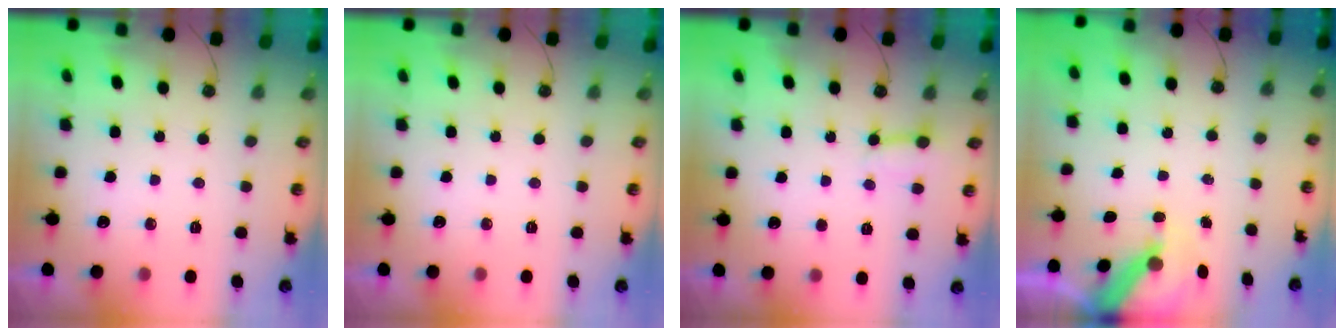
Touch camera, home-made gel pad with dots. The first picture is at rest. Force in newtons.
{"total": 0.0}
{"total": 3.7, "press": 3.6, "slide": 0.4}
{"total": 7.1, "press": 7.1, "slide": 0.5}